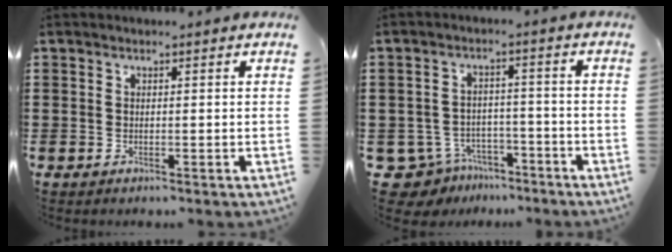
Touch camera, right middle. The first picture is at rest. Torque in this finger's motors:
{"motor_torque": [1.37, 0.76, -0.03, -0.03]}